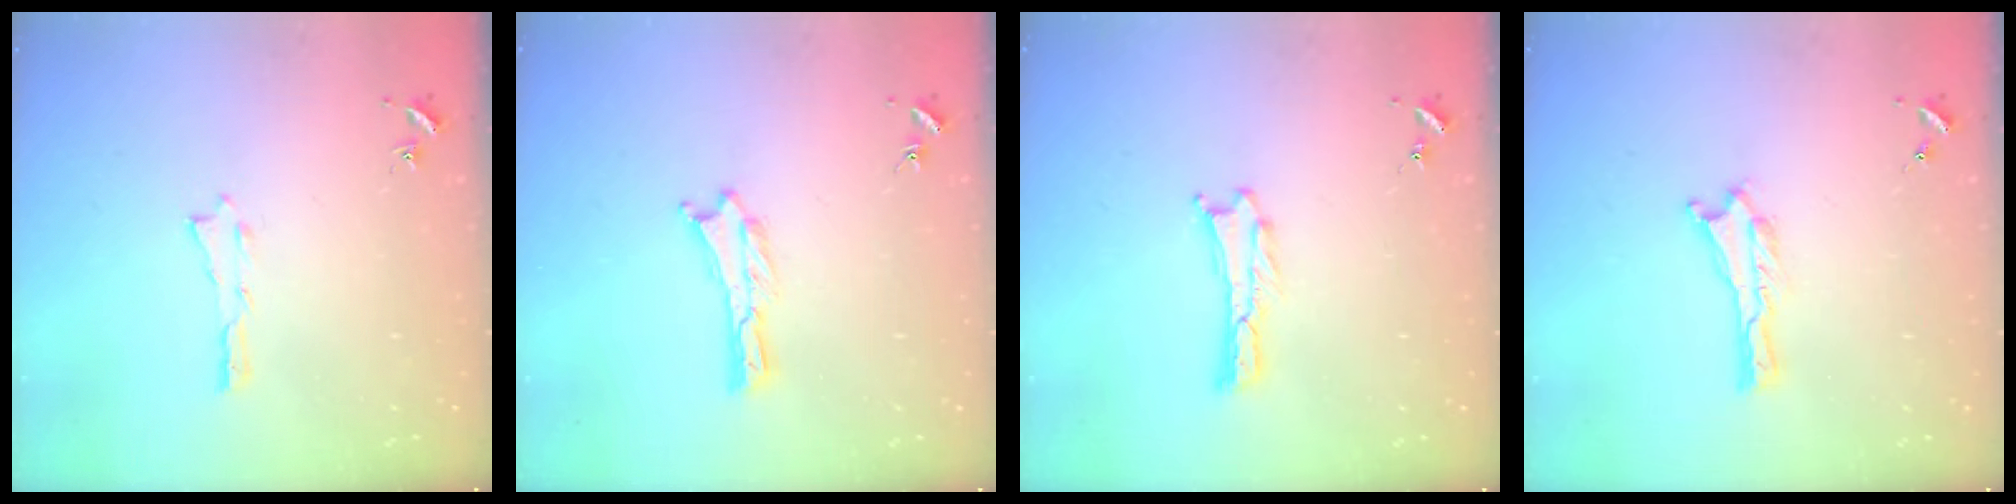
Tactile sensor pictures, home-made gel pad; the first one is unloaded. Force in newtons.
{"total": 0.0}
{"total": 0.0}
{"total": 0.0}